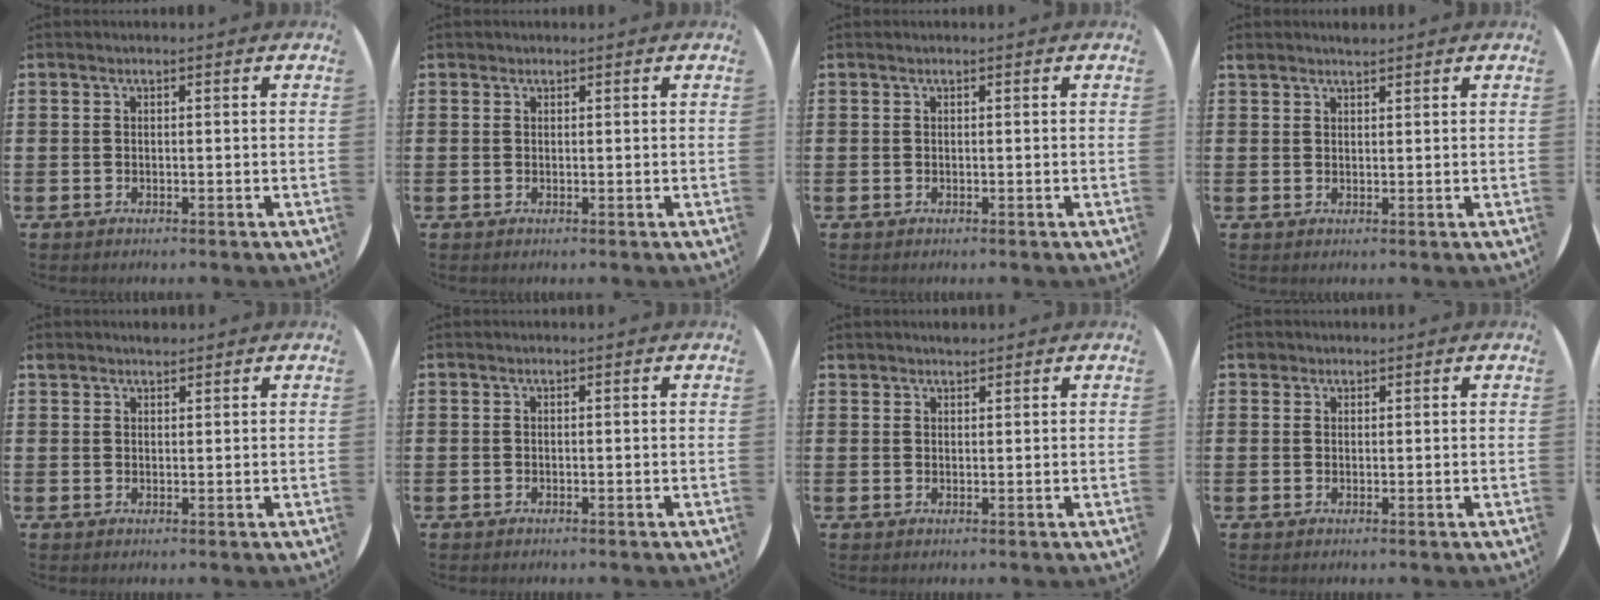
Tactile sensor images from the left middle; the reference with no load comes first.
{"total": 0.0}
{"total": 0.0}
{"total": 1.3, "force": [1.3, 0.2, 0.0], "torque": [-0.001, 0.001, 0.025]}
{"total": 1.4, "force": [1.3, 0.5, 0.0], "torque": [0.005, 0.000, 0.024]}
{"total": 0.0}
{"total": 1.2, "force": [1.2, 0.3, -0.1], "torque": [0.001, 0.001, 0.023]}
{"total": 1.1, "force": [0.9, 0.6, 0.1], "torque": [0.005, 0.000, 0.016]}